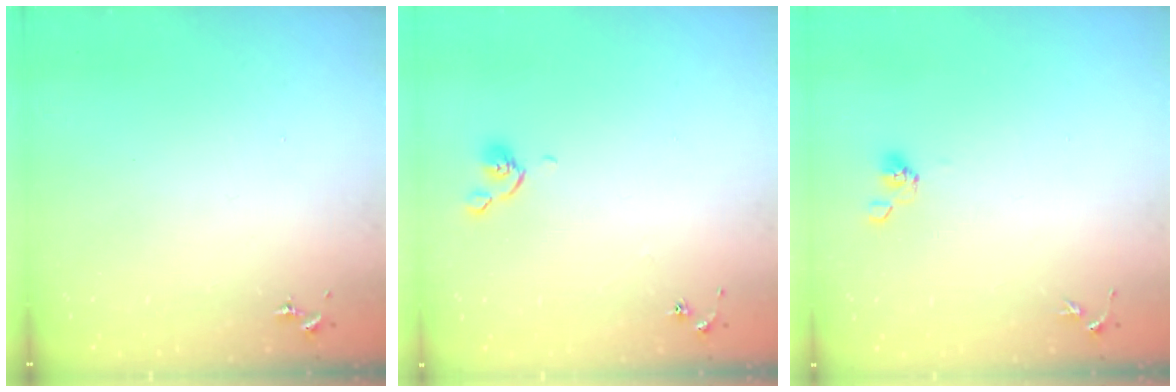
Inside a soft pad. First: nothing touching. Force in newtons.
{"total": 4.4, "press": 4.3, "slide": 0.8}
{"total": 5.0, "press": 4.7, "slide": 1.7}